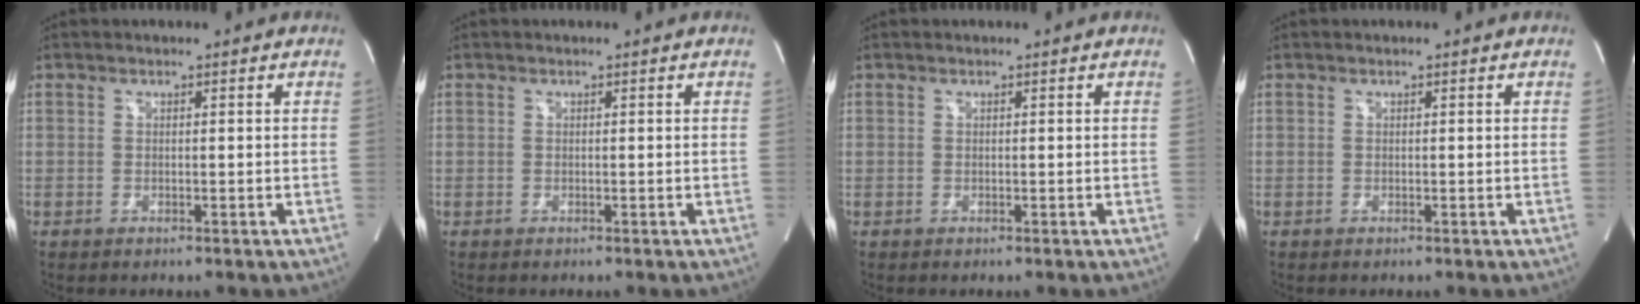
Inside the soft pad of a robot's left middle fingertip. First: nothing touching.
{"total": 0.0}
{"total": 0.0}
{"total": 0.0}